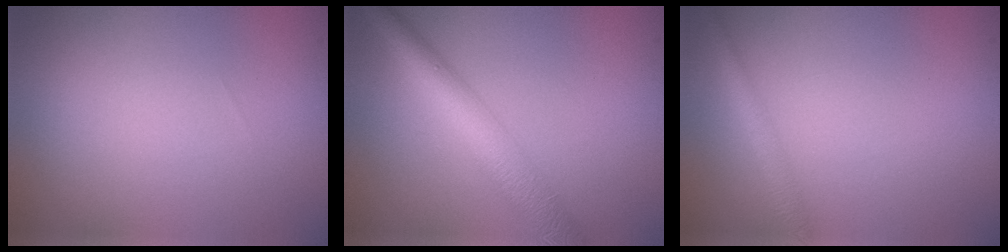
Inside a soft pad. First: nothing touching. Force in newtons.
{"total": 5.1, "press": 5.1, "slide": 0.1}
{"total": 1.7, "press": 1.7, "slide": 0.1}